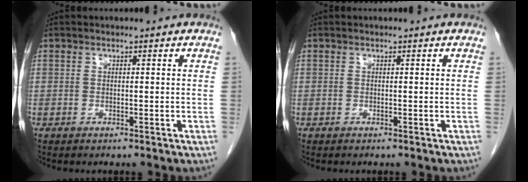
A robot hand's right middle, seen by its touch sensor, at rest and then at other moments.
{"total": 0.0}